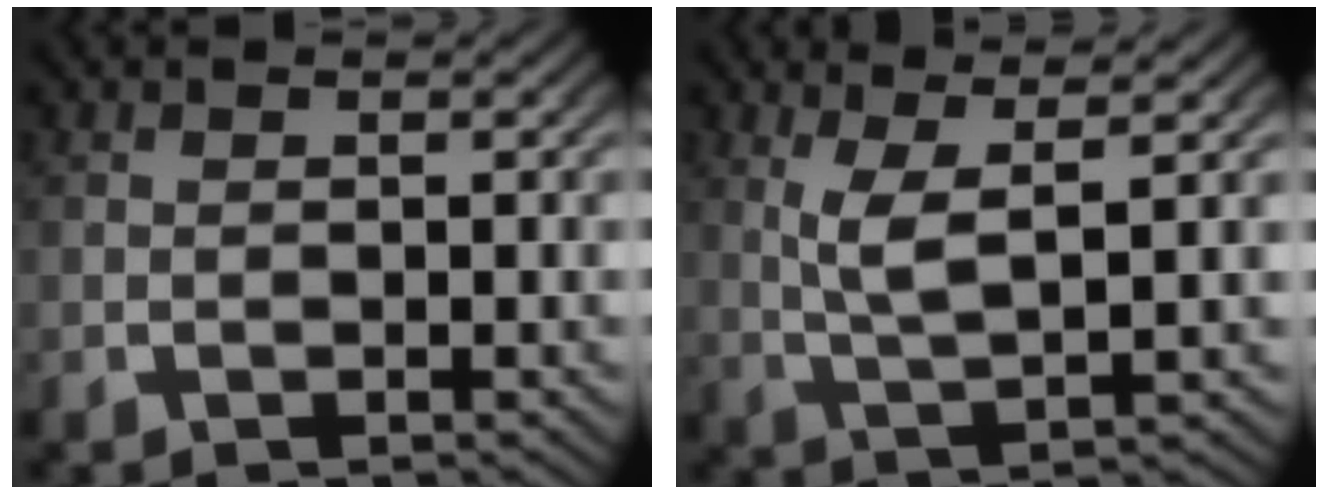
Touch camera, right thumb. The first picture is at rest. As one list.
[{"total": 4.8, "force": [2.0, 1.3, 4.2], "torque": [-0.084, -0.005, 0.043]}]